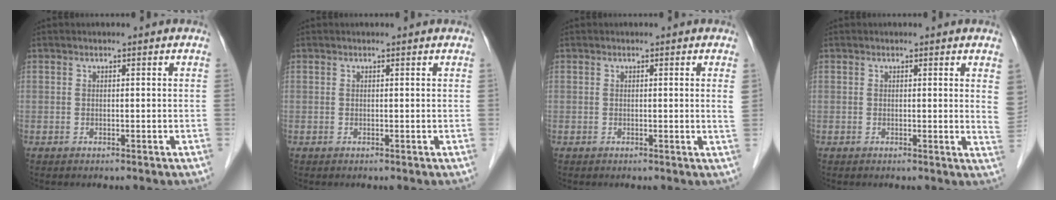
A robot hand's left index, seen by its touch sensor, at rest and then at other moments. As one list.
[{"total": 1.0, "force": [0.9, 0.1, 0.2], "torque": [-0.011, 0.008, 0.010]}, {"total": 1.2, "force": [0.4, -0.2, 1.1], "torque": [-0.017, -0.003, 0.004]}, {"total": 3.4, "force": [2.3, 0.7, 2.4], "torque": [-0.026, -0.009, 0.008]}]